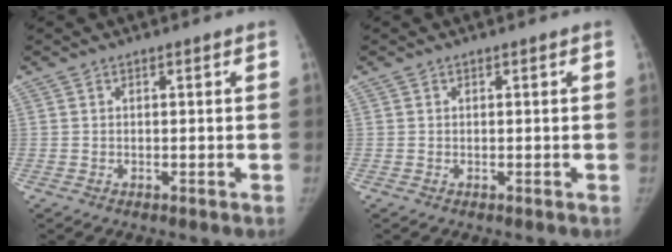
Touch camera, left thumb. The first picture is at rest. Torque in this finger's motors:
{"motor_torque": [-0.06, 0.07, 0.28, -0.12, 0.00]}